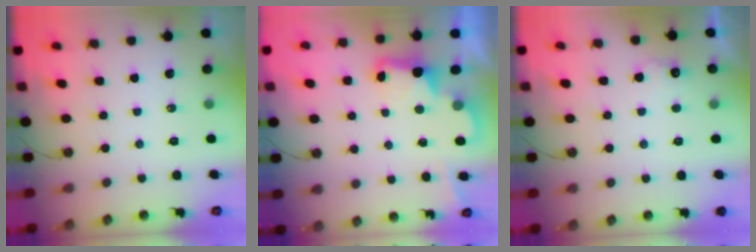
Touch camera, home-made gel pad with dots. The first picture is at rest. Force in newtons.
{"total": 3.2, "press": 3.1, "slide": 0.6}
{"total": 5.4, "press": 5.3, "slide": 1.2}